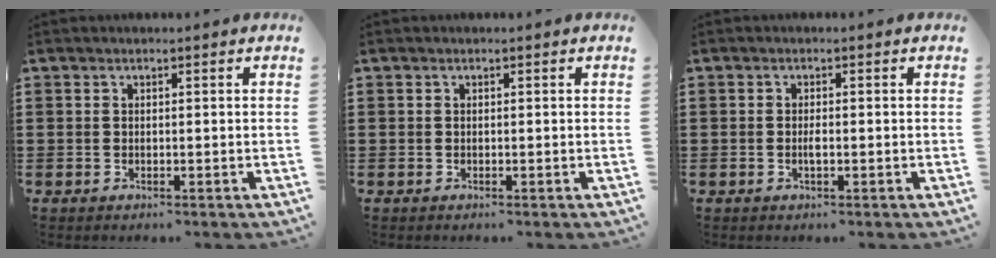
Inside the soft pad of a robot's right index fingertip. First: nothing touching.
{"total": 0.0}
{"total": 1.2, "force": [-0.3, 0.3, 1.1], "torque": [-0.030, -0.003, -0.008]}